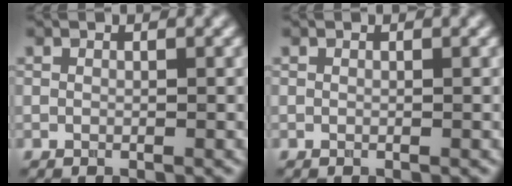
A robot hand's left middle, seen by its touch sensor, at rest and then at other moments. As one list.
[{"total": 0.0}]